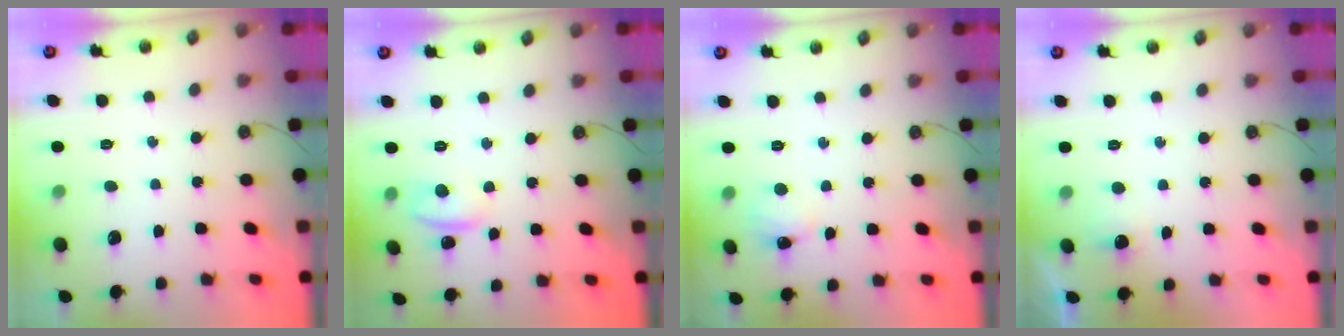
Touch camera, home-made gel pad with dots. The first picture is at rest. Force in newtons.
{"total": 4.7, "press": 2.7, "slide": 3.9}
{"total": 4.4, "press": 4.4, "slide": 0.3}
{"total": 12.8, "press": 5.4, "slide": 11.5}